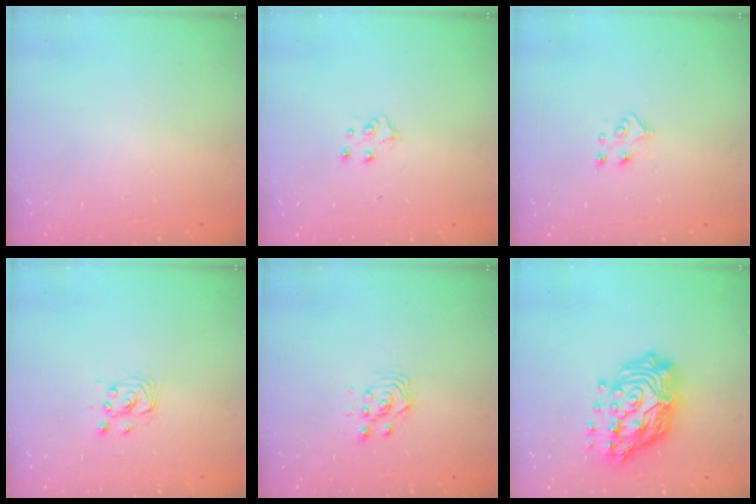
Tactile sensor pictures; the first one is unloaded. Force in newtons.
{"total": 5.1, "press": 5.1, "slide": 0.5}
{"total": 6.1, "press": 6.1, "slide": 0.7}
{"total": 3.2, "press": 3.2, "slide": 0.2}
{"total": 3.0, "press": 2.9, "slide": 0.3}
{"total": 19.3, "press": 19.2, "slide": 2.1}